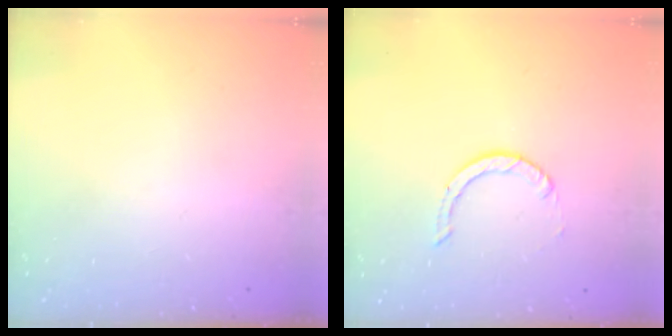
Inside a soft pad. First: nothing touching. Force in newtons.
{"total": 0.8, "press": 0.8, "slide": 0.1}